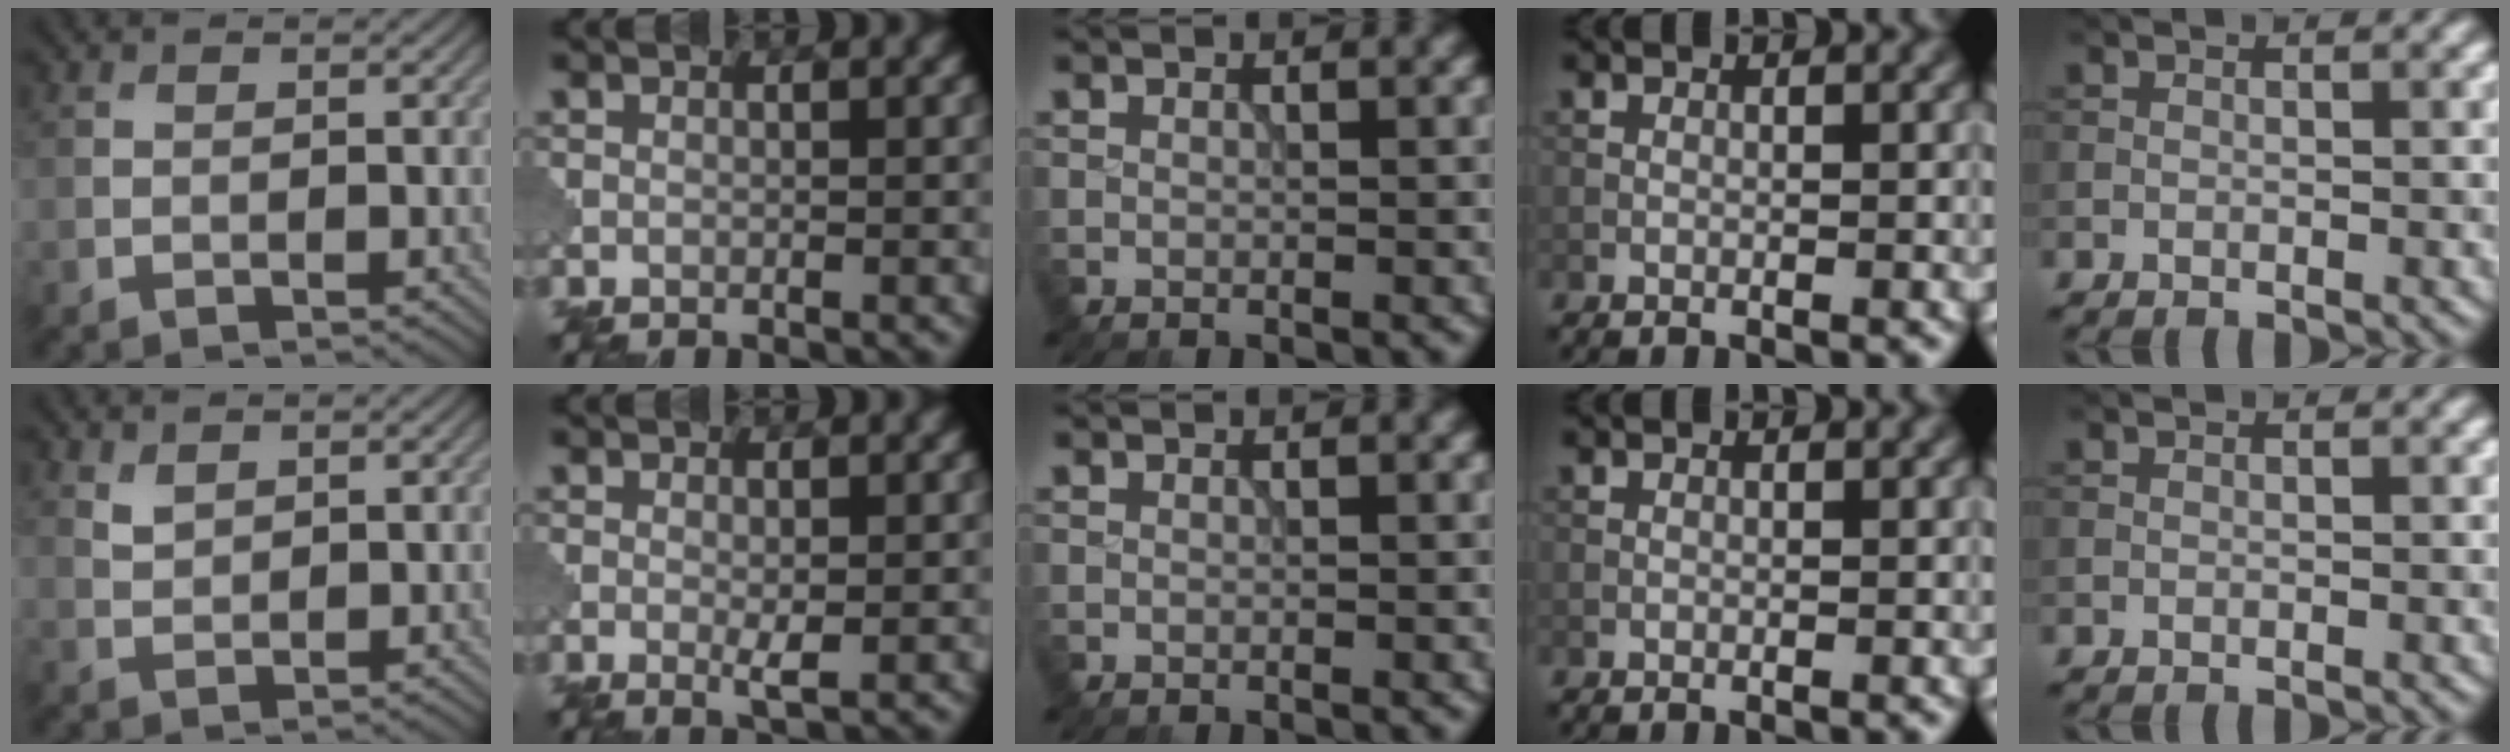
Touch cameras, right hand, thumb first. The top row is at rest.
{"thumb": {"total": 1.6, "force": [1.3, 0.7, 0.7], "torque": [-0.023, -0.002, 0.032]}, "index": {"total": 1.4, "force": [0.0, 0.2, 1.3], "torque": [-0.024, -0.004, -0.002]}}